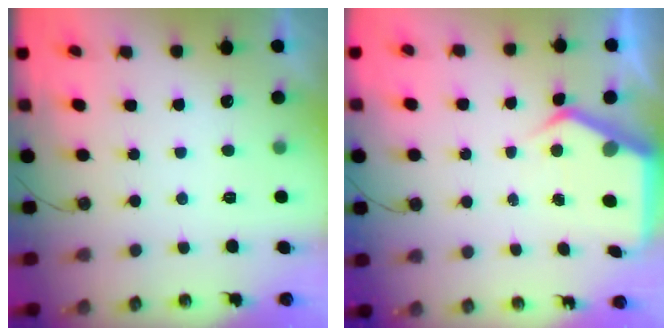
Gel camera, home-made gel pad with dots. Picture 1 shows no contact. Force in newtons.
{"total": 5.0, "press": 5.0, "slide": 0.2}